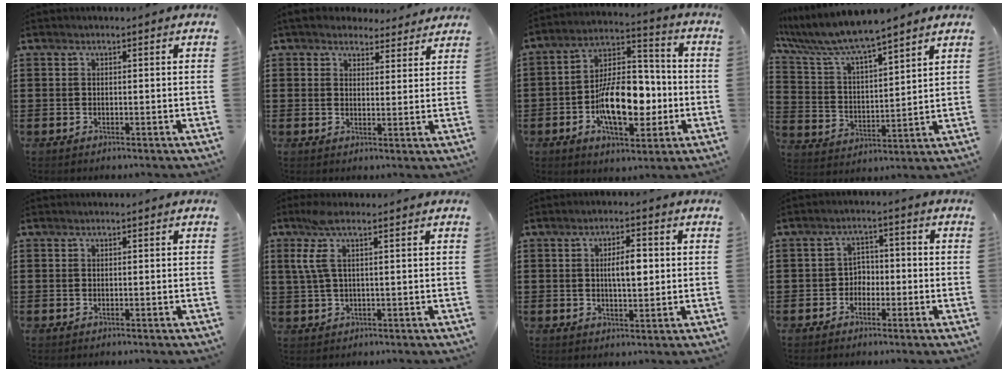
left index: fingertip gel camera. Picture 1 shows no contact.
{"total": 4.3, "force": [3.9, 1.7, 0.6], "torque": [-0.020, -0.009, 0.071]}
{"total": 12.8, "force": [-2.7, 7.1, 10.3], "torque": [-0.175, 0.007, -0.049]}
{"total": 7.1, "force": [6.4, 0.3, 3.1], "torque": [-0.089, -0.035, 0.107]}
{"total": 0.0}
{"total": 4.2, "force": [1.3, 0.5, 4.0], "torque": [-0.103, -0.010, 0.015]}
{"total": 4.7, "force": [0.6, 1.6, 4.4], "torque": [-0.078, 0.004, 0.005]}
{"total": 2.7, "force": [-1.7, 1.9, 1.0], "torque": [-0.026, 0.008, -0.038]}